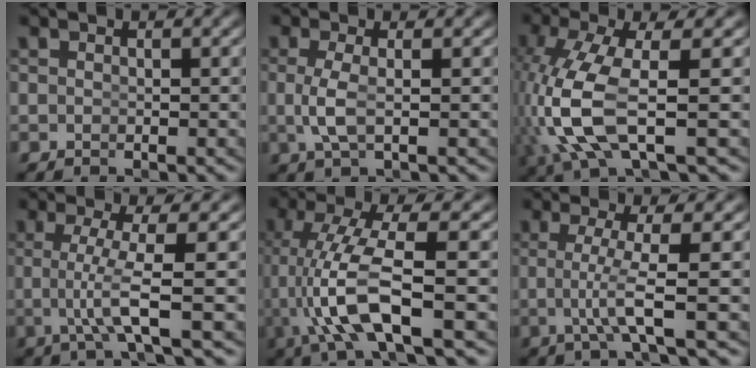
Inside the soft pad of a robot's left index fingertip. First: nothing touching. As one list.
[{"total": 2.3, "force": [-0.2, 0.2, 2.3], "torque": [-0.061, -0.013, 0.006]}, {"total": 6.7, "force": [-0.6, 2.2, 6.3], "torque": [-0.158, -0.022, 0.006]}, {"total": 4.5, "force": [-0.4, -0.7, 4.4], "torque": [-0.089, -0.010, -0.002]}, {"total": 6.7, "force": [-1.0, 1.8, 6.4], "torque": [-0.143, -0.014, -0.007]}, {"total": 4.1, "force": [-0.3, -0.9, 4.0], "torque": [-0.080, -0.010, 0.000]}]